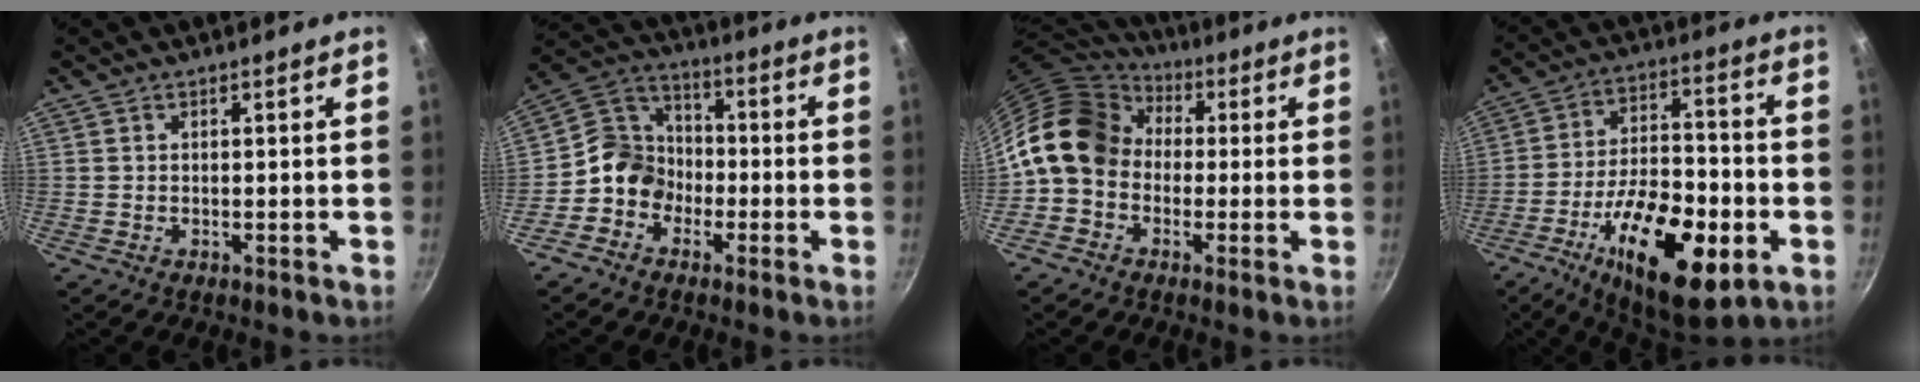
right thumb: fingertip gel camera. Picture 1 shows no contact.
{"total": 8.9, "force": [-3.1, 7.6, 3.3], "torque": [-0.023, 0.040, -0.080]}
{"total": 15.0, "force": [0.9, 12.2, 8.7], "torque": [-0.134, 0.040, -0.004]}
{"total": 23.0, "force": [-8.7, 10.0, 18.8], "torque": [-0.283, 0.027, -0.135]}